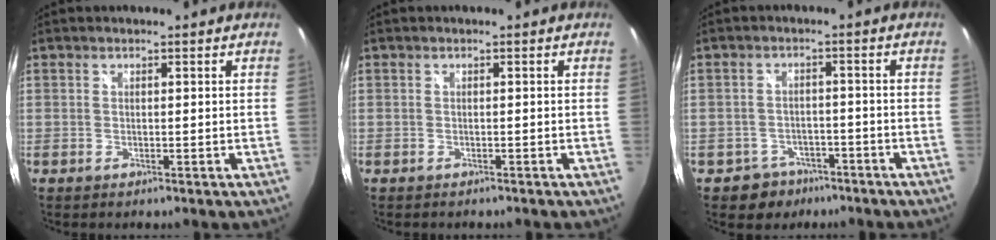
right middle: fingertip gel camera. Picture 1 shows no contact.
{"total": 0.7, "force": [-0.6, 0.2, 0.2], "torque": [-0.006, 0.000, -0.008]}
{"total": 5.3, "force": [-3.5, 3.9, 0.4], "torque": [-0.020, 0.021, -0.045]}